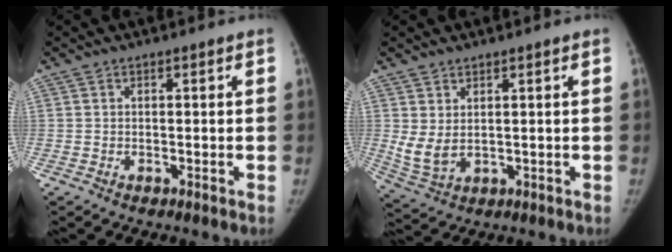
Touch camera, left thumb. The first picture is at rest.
{"total": 5.2, "force": [1.4, 2.9, 4.1], "torque": [-0.084, -0.011, 0.042]}